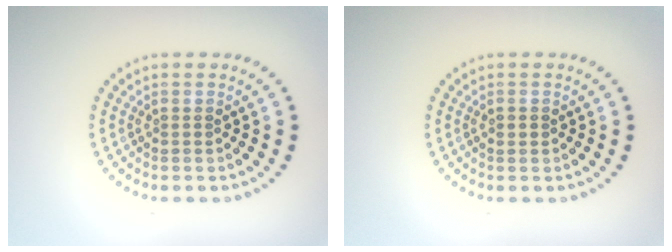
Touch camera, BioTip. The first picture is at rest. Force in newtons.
{"total": 1.0, "press": 1.0, "slide": 0.1}